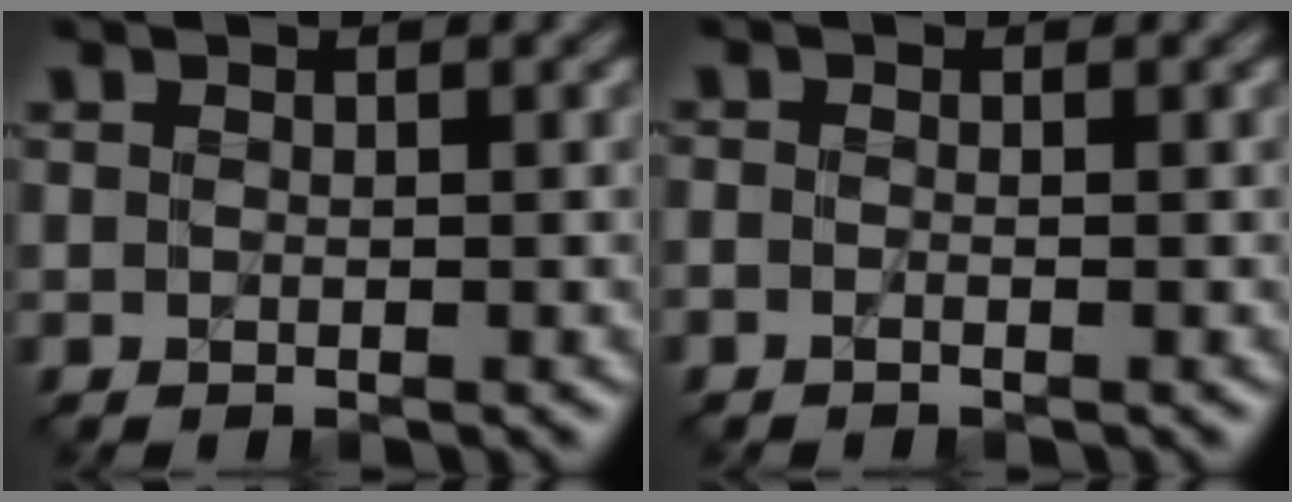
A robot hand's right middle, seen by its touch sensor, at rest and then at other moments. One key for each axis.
{"total": 0.6, "fx": -0.5, "fy": -0.2, "fz": -0.2, "tx": -0.007, "ty": -0.003, "tz": -0.010}